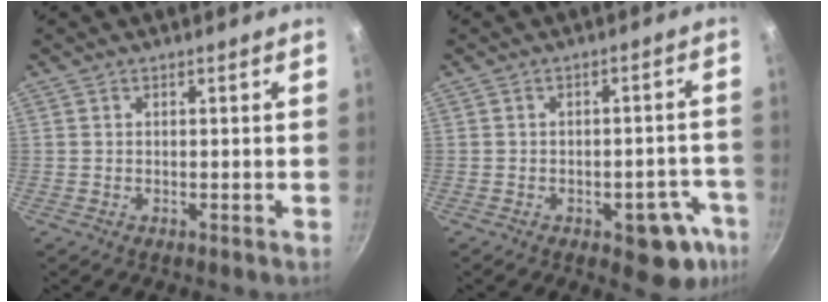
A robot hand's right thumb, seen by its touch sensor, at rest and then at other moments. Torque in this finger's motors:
{"motor_torque": [1.26, 0.81, 0.69, -0.44, 0.15]}